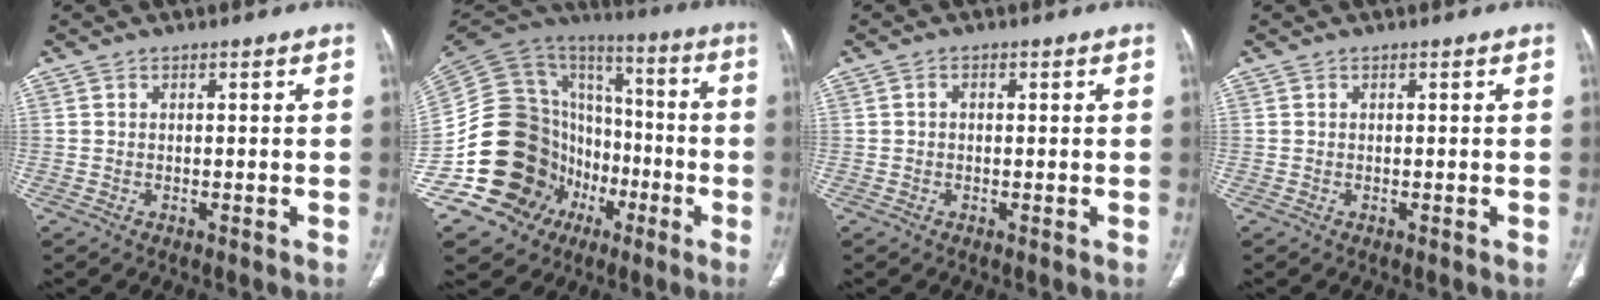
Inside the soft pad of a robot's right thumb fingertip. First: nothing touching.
{"total": 28.9, "force": [-8.7, 23.5, 14.4], "torque": [-0.242, 0.110, -0.131]}
{"total": 0.8, "force": [0.1, 0.6, 0.5], "torque": [-0.006, 0.002, -0.002]}
{"total": 0.0}